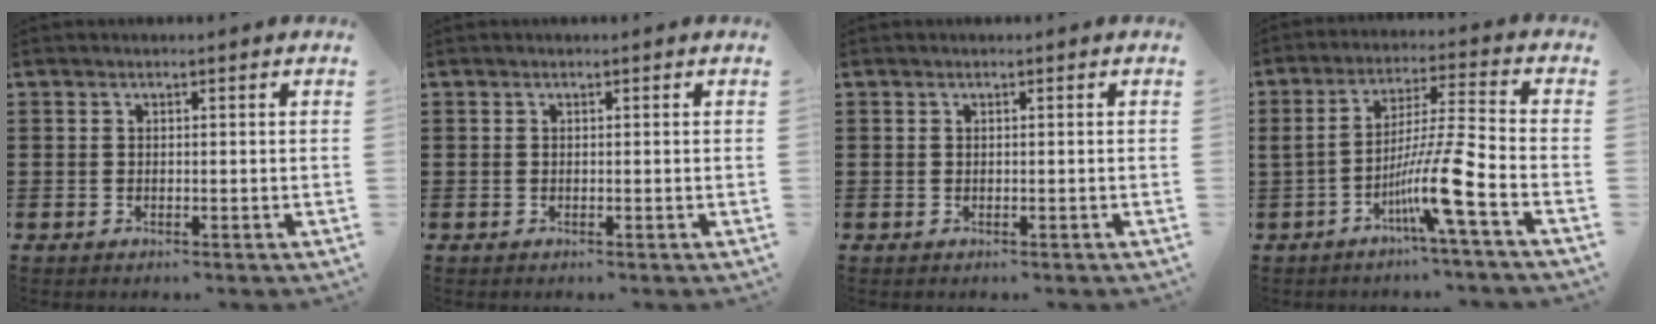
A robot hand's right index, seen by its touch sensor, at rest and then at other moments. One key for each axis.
{"total": 0.0}
{"total": 0.0}
{"total": 11.3, "fx": -5.2, "fy": -0.2, "fz": 10.0, "tx": -0.195, "ty": -0.009, "tz": -0.102}